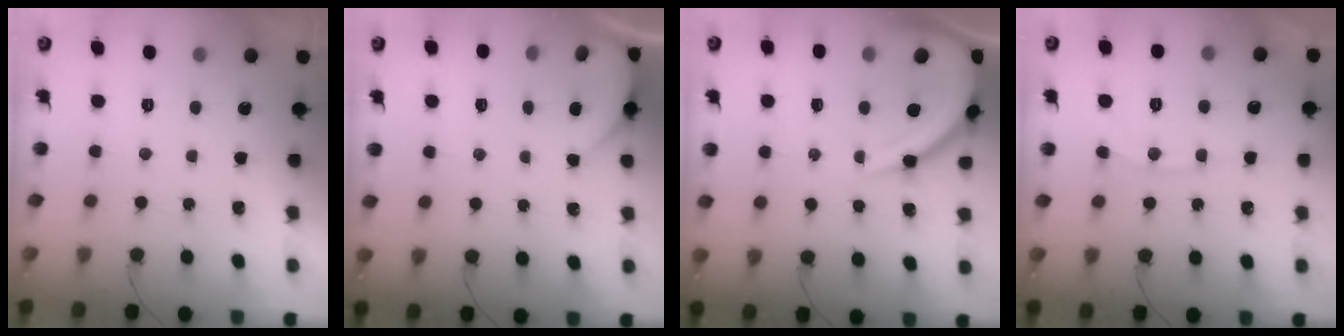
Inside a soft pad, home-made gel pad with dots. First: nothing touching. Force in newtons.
{"total": 1.3, "press": 1.3, "slide": 0.1}
{"total": 13.0, "press": 13.0, "slide": 1.1}
{"total": 6.7, "press": 6.6, "slide": 0.9}